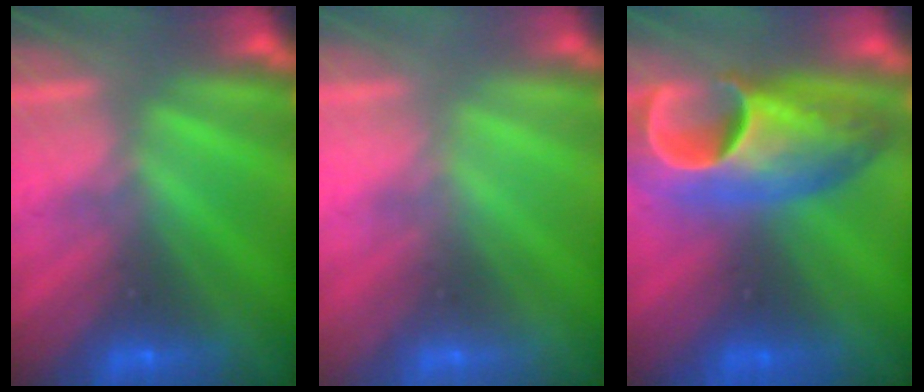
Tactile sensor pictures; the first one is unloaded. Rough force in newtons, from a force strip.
{"total": 2.1}
{"total": 7.5}